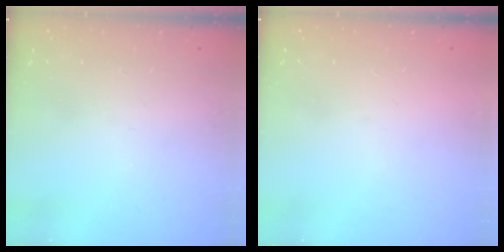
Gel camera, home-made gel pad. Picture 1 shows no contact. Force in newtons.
{"total": 1.5, "press": 1.5, "slide": 0.1}